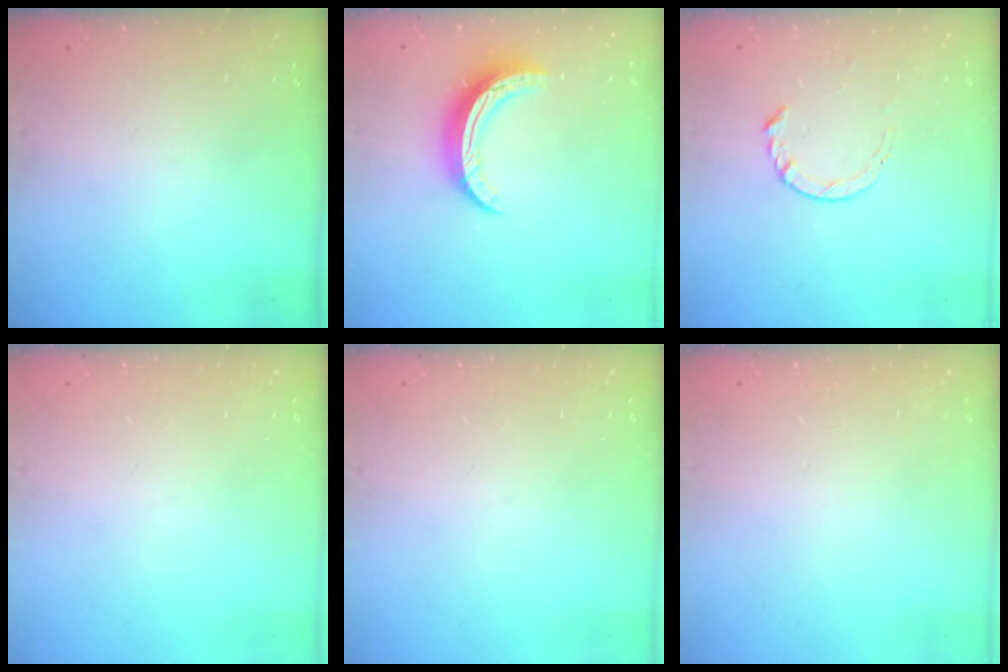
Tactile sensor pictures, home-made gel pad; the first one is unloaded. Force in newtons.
{"total": 10.1, "press": 10.1, "slide": 0.1}
{"total": 4.7, "press": 4.7, "slide": 0.6}
{"total": 0.0}
{"total": 0.0}
{"total": 2.4, "press": 2.4, "slide": 0.2}